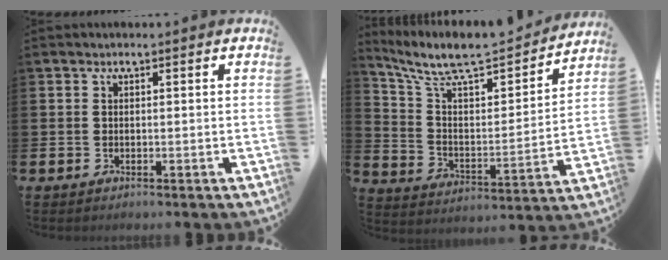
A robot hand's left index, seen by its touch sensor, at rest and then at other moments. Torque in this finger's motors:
{"motor_torque": [0.12, -0.86, 0.58, 0.21]}